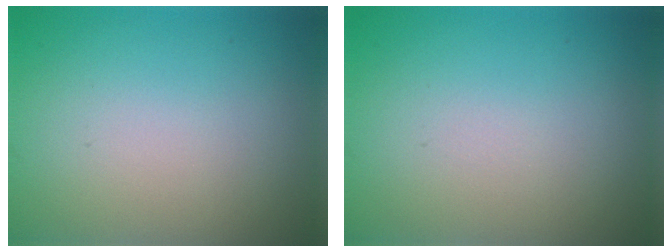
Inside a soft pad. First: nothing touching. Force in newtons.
{"total": 0.0}